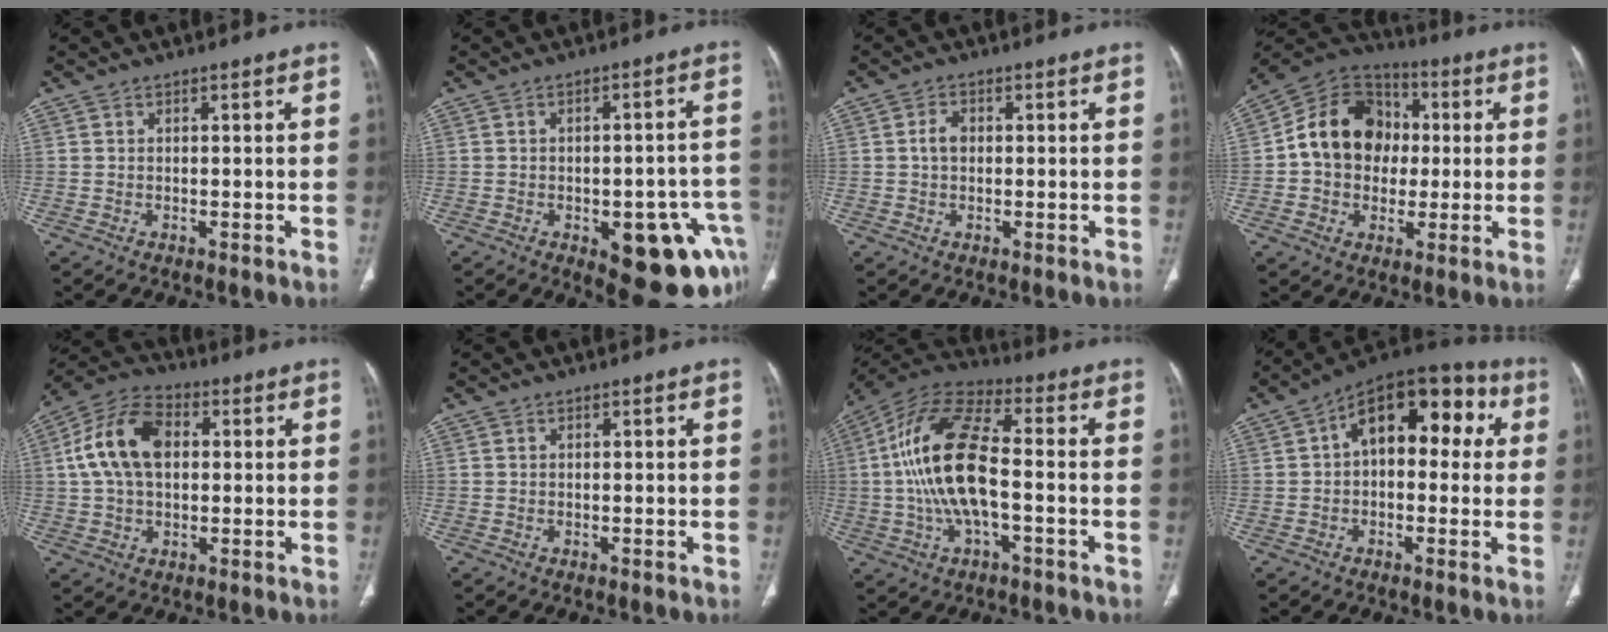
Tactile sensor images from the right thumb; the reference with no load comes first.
{"total": 16.0, "force": [-6.6, 7.2, 12.6], "torque": [-0.096, 0.033, -0.066]}
{"total": 2.6, "force": [0.2, 1.8, 1.8], "torque": [-0.032, 0.007, 0.000]}
{"total": 16.3, "force": [0.9, 13.3, 9.4], "torque": [-0.121, 0.028, 0.005]}
{"total": 13.4, "force": [2.2, 8.6, 10.1], "torque": [-0.187, 0.024, 0.031]}
{"total": 0.0}
{"total": 17.2, "force": [-1.2, 7.1, 15.6], "torque": [-0.321, 0.032, -0.027]}
{"total": 15.9, "force": [3.3, 9.4, 12.4], "torque": [-0.130, 0.045, 0.036]}